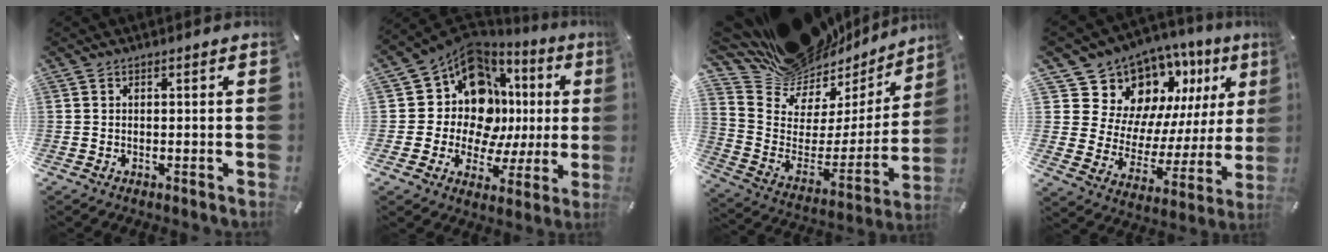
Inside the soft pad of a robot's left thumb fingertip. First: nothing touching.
{"total": 16.0, "force": [5.6, 12.5, 8.4], "torque": [-0.149, -0.072, 0.111]}
{"total": 16.1, "force": [14.5, 7.0, 0.9], "torque": [-0.027, -0.145, 0.262]}
{"total": 14.3, "force": [10.6, 9.0, 3.2], "torque": [-0.053, -0.114, 0.198]}